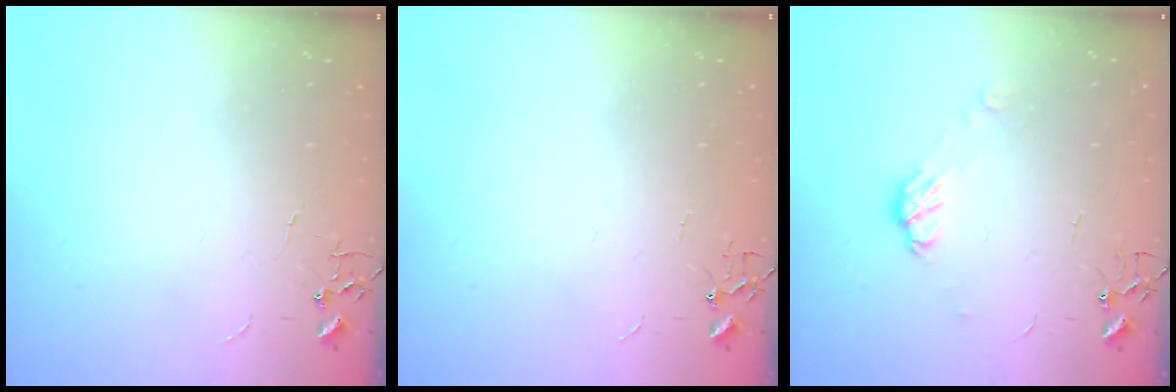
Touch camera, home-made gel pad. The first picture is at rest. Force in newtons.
{"total": 4.0, "press": 3.1, "slide": 2.5}
{"total": 6.3, "press": 6.3, "slide": 0.5}